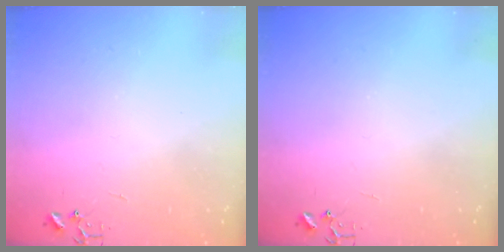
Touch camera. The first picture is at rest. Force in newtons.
{"total": 0.0}